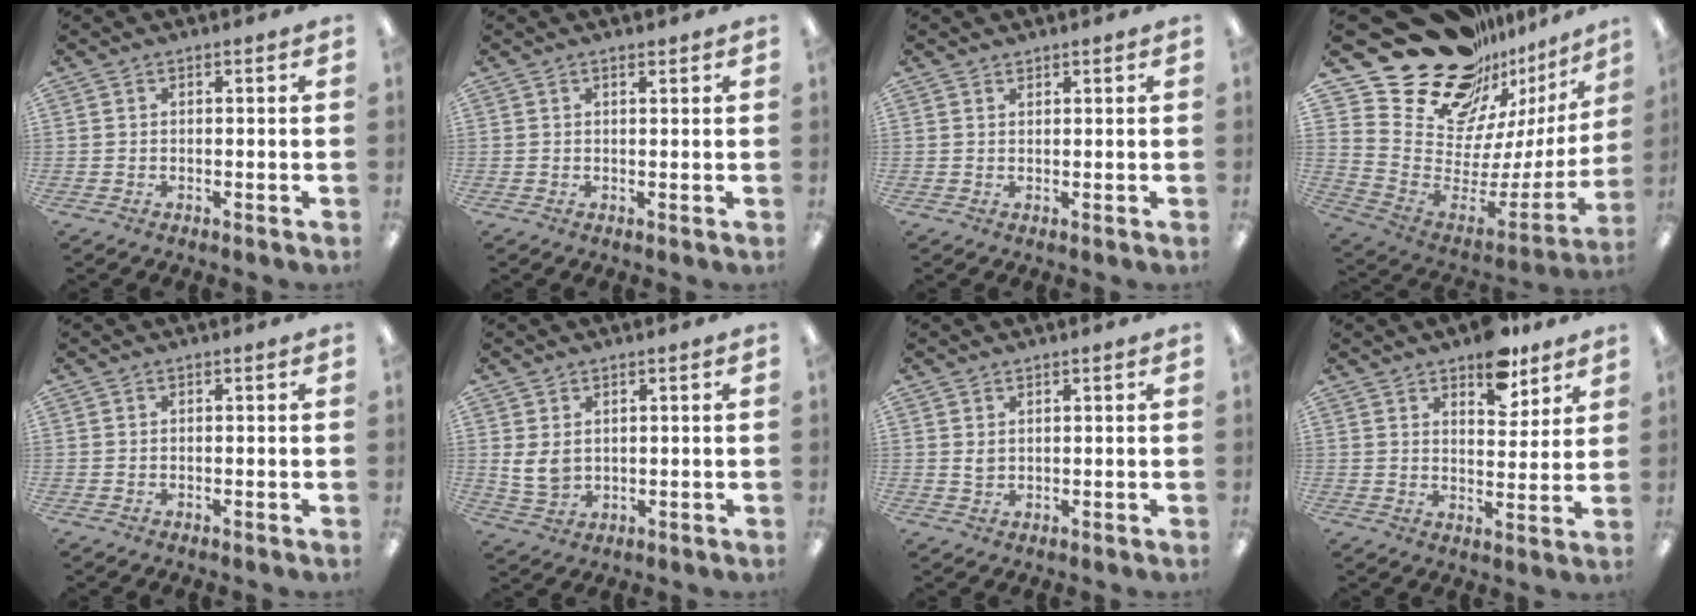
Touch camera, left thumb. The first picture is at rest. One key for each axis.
{"total": 1.0, "fx": 0.9, "fy": 0.2, "fz": 0.3, "tx": -0.006, "ty": -0.001, "tz": 0.018}
{"total": 1.2, "fx": 1.2, "fy": 0.3, "fz": 0.0, "tx": 0.001, "ty": -0.002, "tz": 0.023}
{"total": 24.1, "fx": 19.7, "fy": 11.4, "fz": 8.1, "tx": -0.113, "ty": -0.169, "tz": 0.374}
{"total": 0.0}
{"total": 5.4, "fx": 1.9, "fy": 3.8, "fz": 3.3, "tx": -0.086, "ty": -0.008, "tz": 0.034}
{"total": 1.9, "fx": 1.3, "fy": 1.2, "fz": 0.8, "tx": -0.010, "ty": -0.003, "tz": 0.022}
{"total": 9.4, "fx": 7.4, "fy": 4.4, "fz": 3.9, "tx": -0.035, "ty": -0.047, "tz": 0.129}